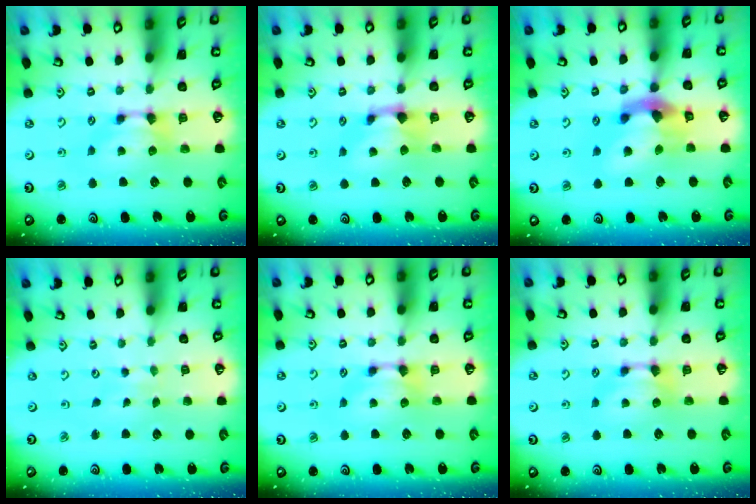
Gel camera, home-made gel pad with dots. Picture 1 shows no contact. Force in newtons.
{"total": 0.9, "press": 0.2, "slide": 0.9}
{"total": 6.4, "press": 6.0, "slide": 2.2}
{"total": 4.0, "press": 4.0, "slide": 0.1}
{"total": 0.0}
{"total": 0.0}